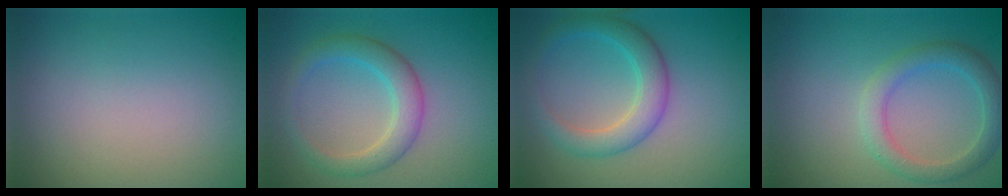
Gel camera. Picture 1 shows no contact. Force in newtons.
{"total": 3.4, "press": 3.4, "slide": 0.2}
{"total": 3.7, "press": 3.7, "slide": 0.2}
{"total": 3.0, "press": 3.0, "slide": 0.1}